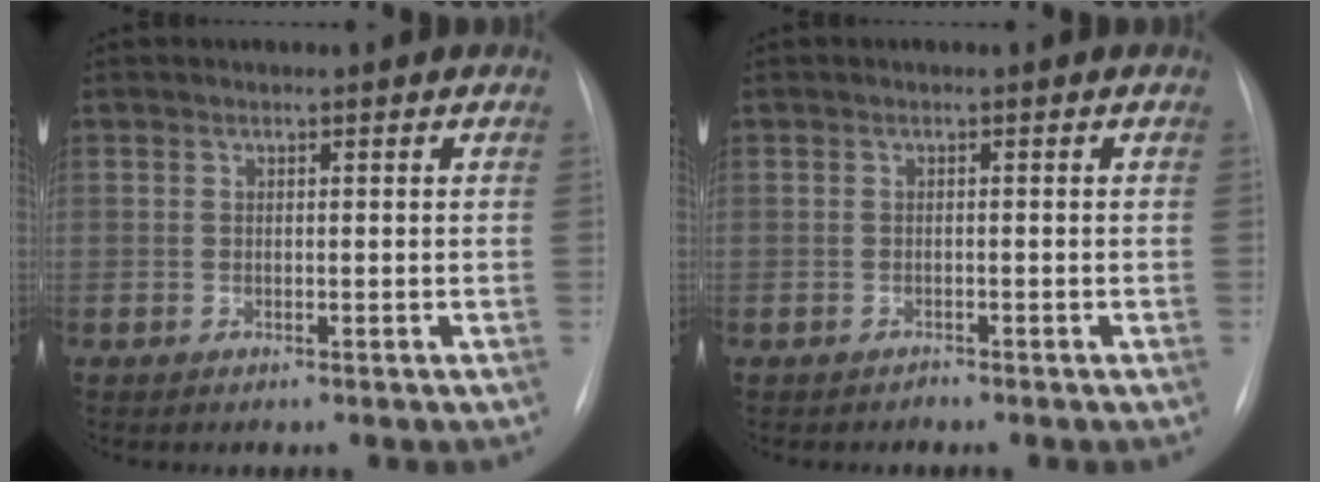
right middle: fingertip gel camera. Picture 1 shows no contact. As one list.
[{"total": 0.6, "force": [-0.5, 0.1, -0.1], "torque": [-0.006, -0.004, -0.010]}]